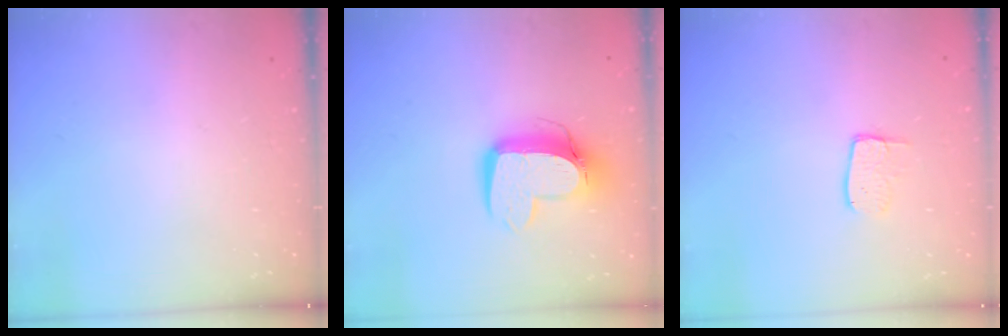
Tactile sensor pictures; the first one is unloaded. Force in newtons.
{"total": 12.5, "press": 12.4, "slide": 1.2}
{"total": 4.2, "press": 4.2, "slide": 0.3}